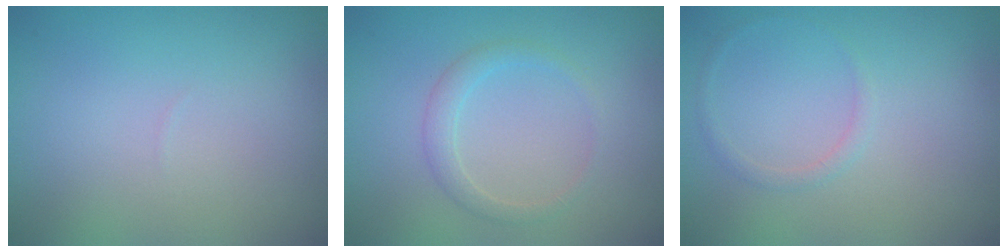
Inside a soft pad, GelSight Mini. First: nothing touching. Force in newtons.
{"total": 1.6, "press": 1.6, "slide": 0.1}
{"total": 0.8, "press": 0.8, "slide": 0.0}